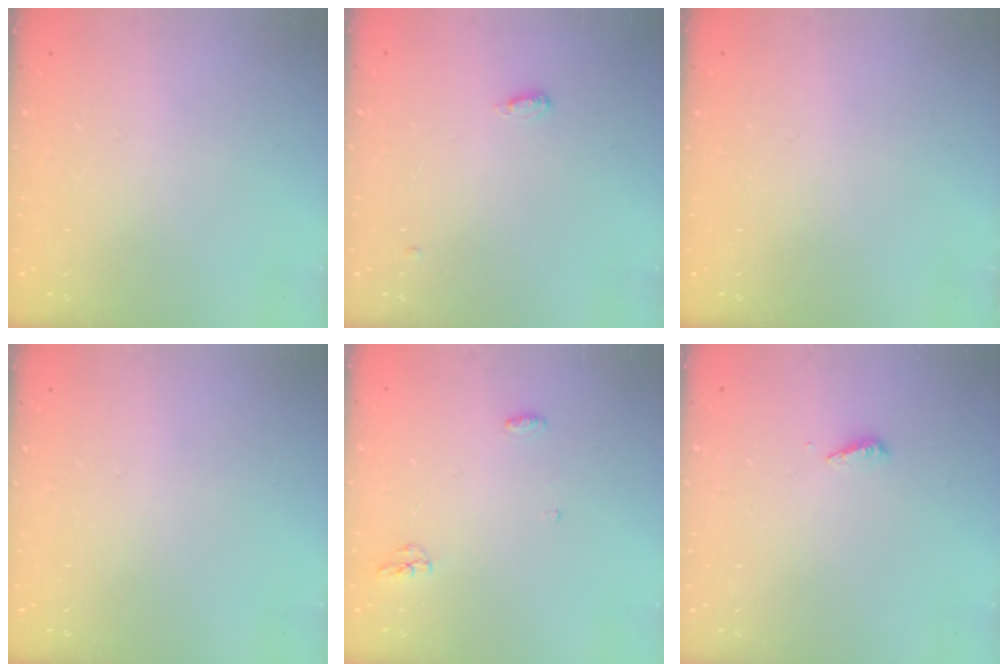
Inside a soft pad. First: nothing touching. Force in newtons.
{"total": 3.6, "press": 3.5, "slide": 0.7}
{"total": 0.0}
{"total": 0.0}
{"total": 4.2, "press": 4.1, "slide": 0.9}
{"total": 2.8, "press": 2.8, "slide": 0.2}